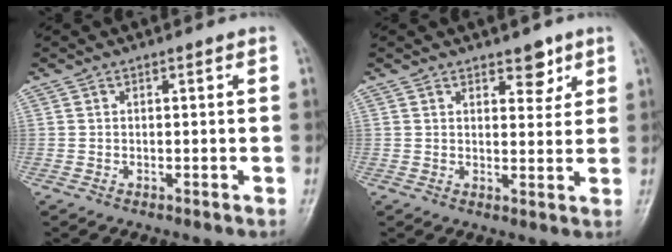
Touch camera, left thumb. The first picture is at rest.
{"total": 4.2, "force": [2.8, 2.2, 2.2], "torque": [-0.005, -0.017, 0.039]}